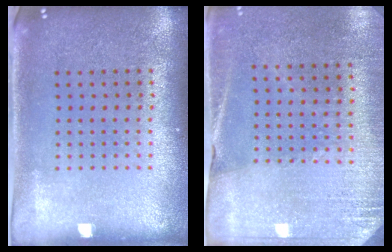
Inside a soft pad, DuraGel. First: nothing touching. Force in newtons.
{"total": 2.6, "press": 2.5, "slide": 0.8}